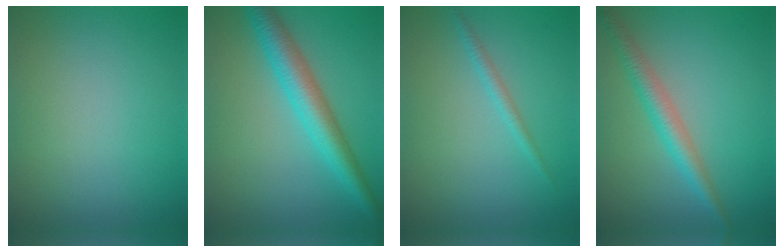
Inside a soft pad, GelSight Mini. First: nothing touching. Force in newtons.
{"total": 5.0, "press": 5.0, "slide": 0.1}
{"total": 1.2, "press": 1.2, "slide": 0.1}
{"total": 3.2, "press": 3.2, "slide": 0.1}